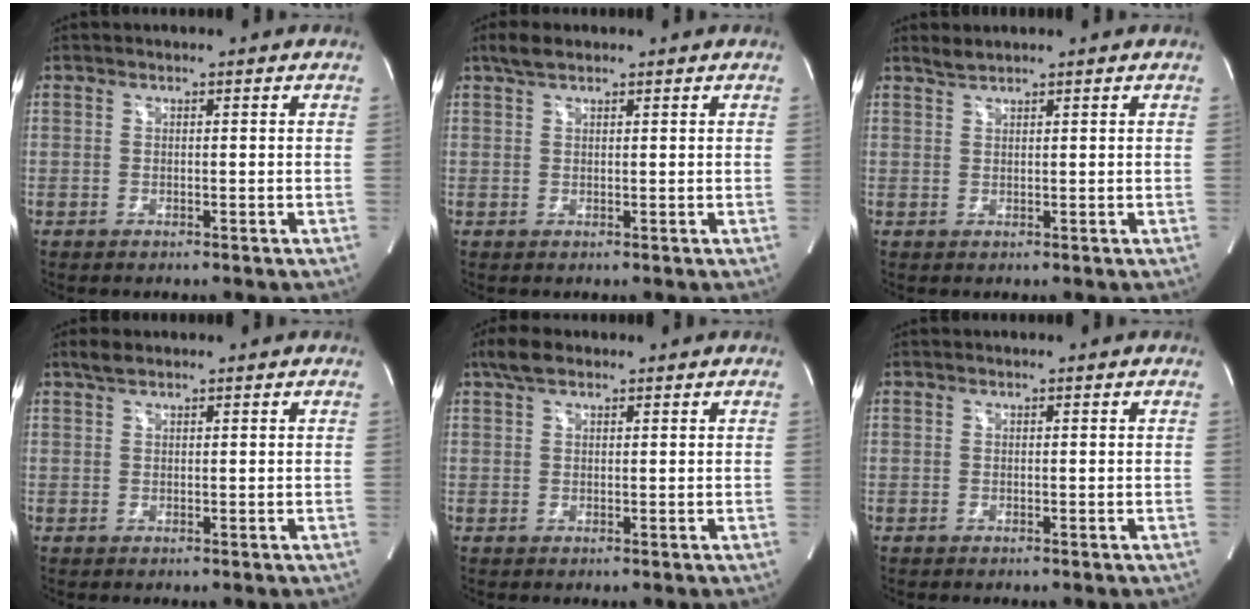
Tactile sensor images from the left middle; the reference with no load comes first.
{"total": 2.6, "force": [2.0, 0.9, 1.5], "torque": [-0.034, 0.013, 0.038]}
{"total": 1.3, "force": [1.3, -0.2, 0.2], "torque": [-0.007, 0.006, 0.031]}
{"total": 1.8, "force": [1.4, 0.5, 0.9], "torque": [-0.025, 0.012, 0.030]}
{"total": 3.4, "force": [2.4, 1.4, 1.9], "torque": [-0.045, 0.019, 0.046]}
{"total": 0.0}